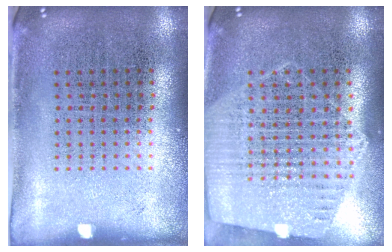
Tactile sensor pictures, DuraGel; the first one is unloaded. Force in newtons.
{"total": 1.2, "press": 1.2, "slide": 0.1}